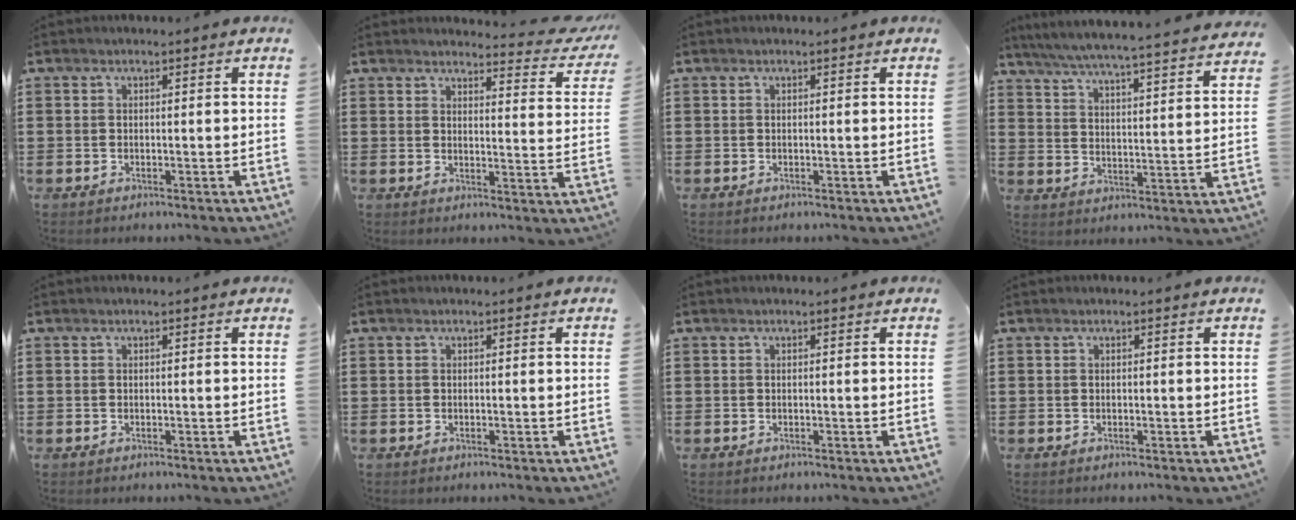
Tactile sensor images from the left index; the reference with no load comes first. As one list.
[{"total": 3.7, "force": [3.4, 0.3, 1.4], "torque": [-0.026, -0.025, 0.056]}, {"total": 0.0}, {"total": 5.3, "force": [4.8, -0.9, 1.9], "torque": [-0.060, -0.042, 0.076]}, {"total": 0.0}, {"total": 0.0}, {"total": 0.0}, {"total": 0.0}]